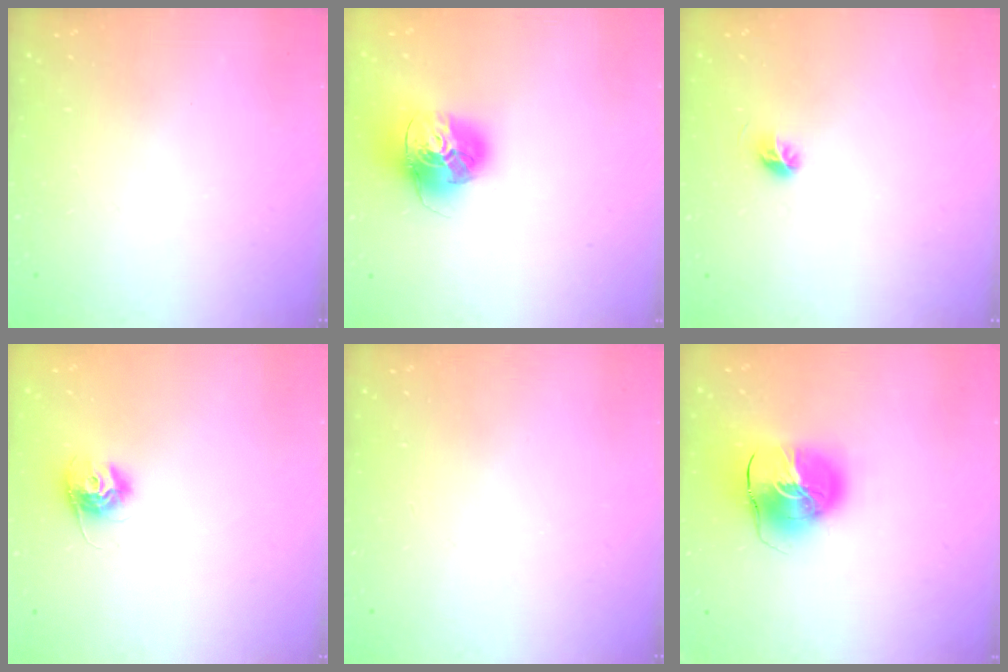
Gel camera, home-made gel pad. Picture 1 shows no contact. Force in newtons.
{"total": 16.6, "press": 16.6, "slide": 1.6}
{"total": 5.3, "press": 5.2, "slide": 1.0}
{"total": 10.3, "press": 10.3, "slide": 0.5}
{"total": 0.0}
{"total": 13.9, "press": 13.8, "slide": 2.1}